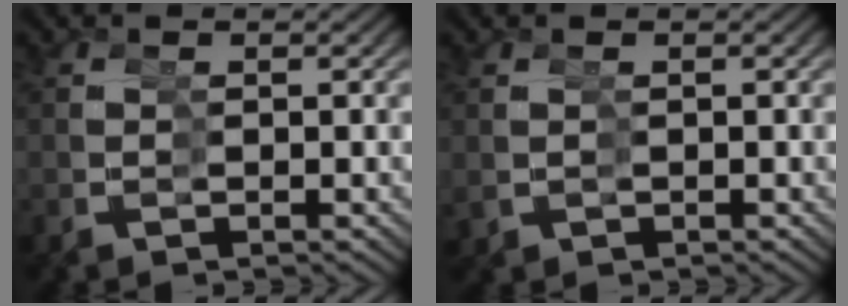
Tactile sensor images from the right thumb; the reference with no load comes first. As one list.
[{"total": 1.0, "force": [0.1, 1.0, 0.2], "torque": [-0.009, -0.004, 0.008]}]